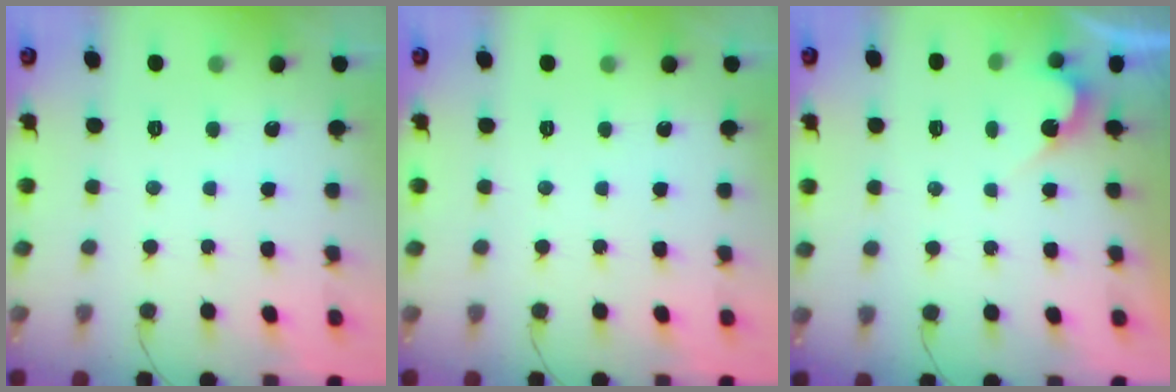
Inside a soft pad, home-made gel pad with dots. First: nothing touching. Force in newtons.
{"total": 0.0}
{"total": 2.7, "press": 2.7, "slide": 0.1}